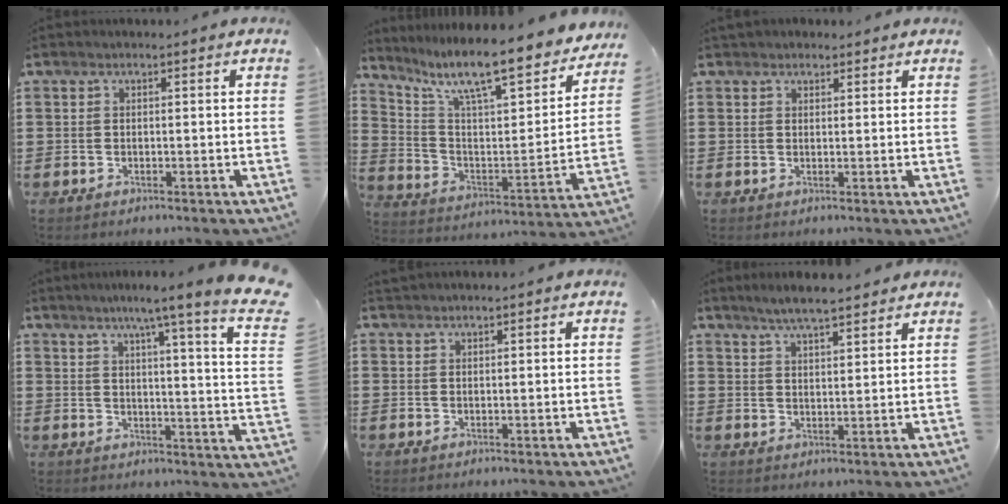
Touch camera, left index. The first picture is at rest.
{"total": 11.0, "force": [9.0, 1.4, 6.2], "torque": [-0.143, -0.068, 0.145]}
{"total": 1.8, "force": [1.5, 1.0, 0.0], "torque": [0.003, 0.002, 0.028]}
{"total": 7.1, "force": [5.1, -1.7, 4.6], "torque": [-0.101, -0.038, 0.075]}
{"total": 0.8, "force": [0.8, 0.3, 0.1], "torque": [-0.003, 0.002, 0.016]}
{"total": 4.5, "force": [4.1, 0.3, 1.9], "torque": [-0.048, -0.005, 0.073]}